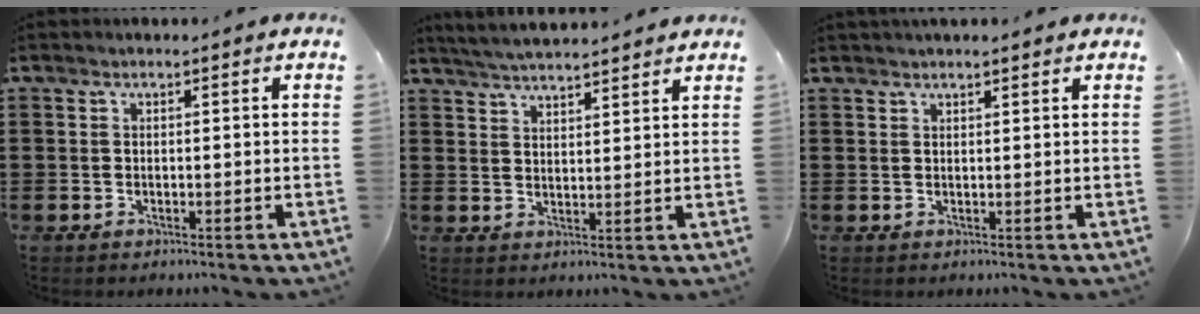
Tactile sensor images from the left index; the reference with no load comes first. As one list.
[{"total": 4.1, "force": [4.0, -0.4, 0.6], "torque": [-0.024, -0.014, 0.072]}, {"total": 1.4, "force": [1.3, 0.1, 0.4], "torque": [-0.009, 0.001, 0.026]}]